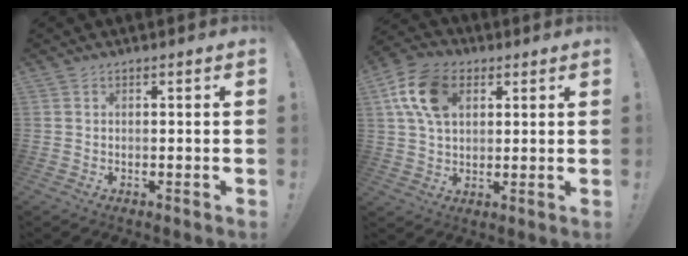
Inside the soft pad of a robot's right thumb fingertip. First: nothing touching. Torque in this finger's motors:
{"motor_torque": [1.27, 1.27, 0.20, 0.05, 0.23]}